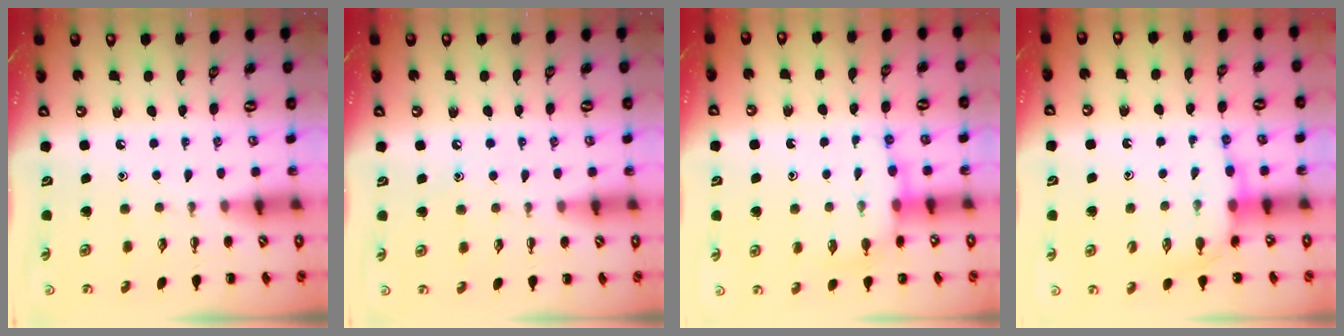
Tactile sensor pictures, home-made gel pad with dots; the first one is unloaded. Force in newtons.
{"total": 6.8, "press": 6.6, "slide": 1.7}
{"total": 8.5, "press": 8.4, "slide": 0.7}
{"total": 7.7, "press": 7.7, "slide": 0.8}